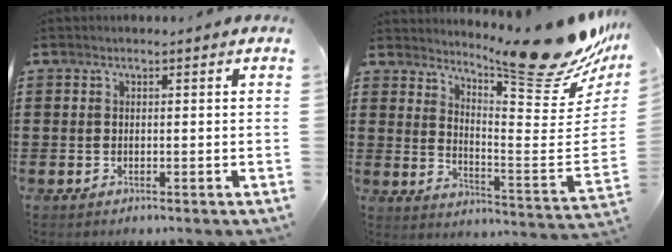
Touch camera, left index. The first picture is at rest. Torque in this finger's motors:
{"motor_torque": [1.07, -1.07, 0.21, 0.05]}